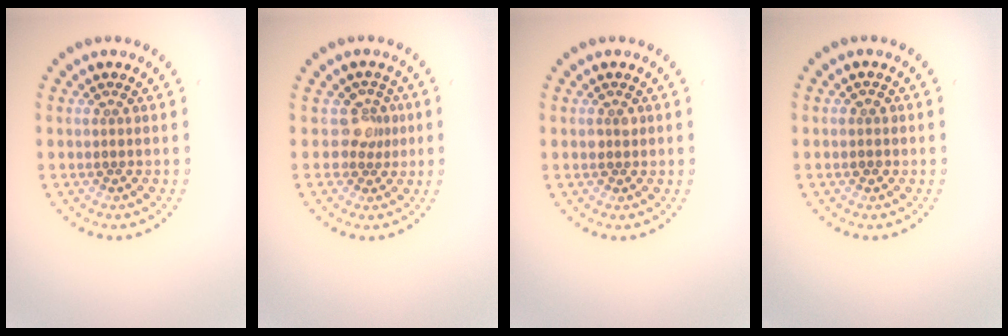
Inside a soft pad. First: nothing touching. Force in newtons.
{"total": 2.0, "press": 1.5, "slide": 1.4}
{"total": 1.0, "press": 0.9, "slide": 0.3}
{"total": 0.9, "press": 0.8, "slide": 0.1}